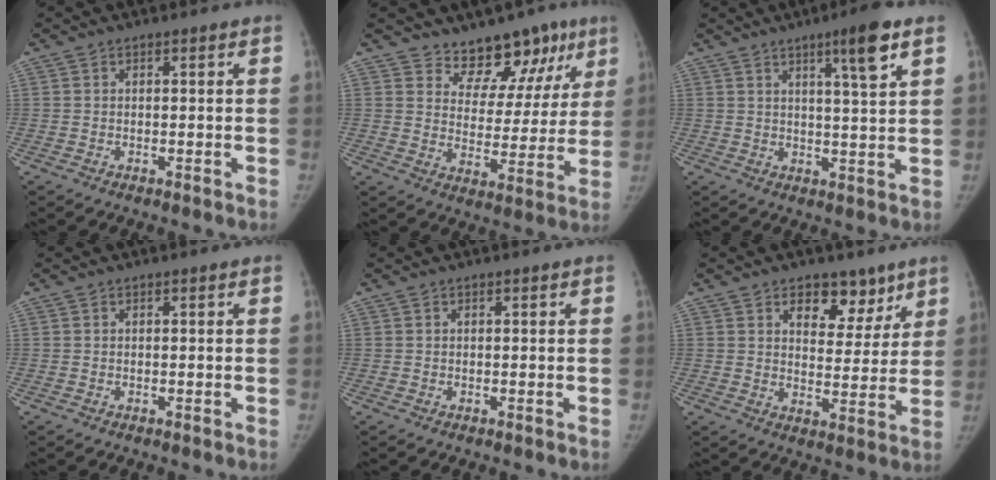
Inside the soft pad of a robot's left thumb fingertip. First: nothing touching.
{"total": 13.4, "force": [9.8, 7.9, 4.5], "torque": [0.002, -0.059, 0.129]}
{"total": 7.7, "force": [4.2, 0.5, 6.4], "torque": [-0.098, -0.022, 0.064]}
{"total": 0.0}
{"total": 0.0}
{"total": 9.4, "force": [5.9, 5.7, 4.5], "torque": [-0.022, -0.033, 0.089]}